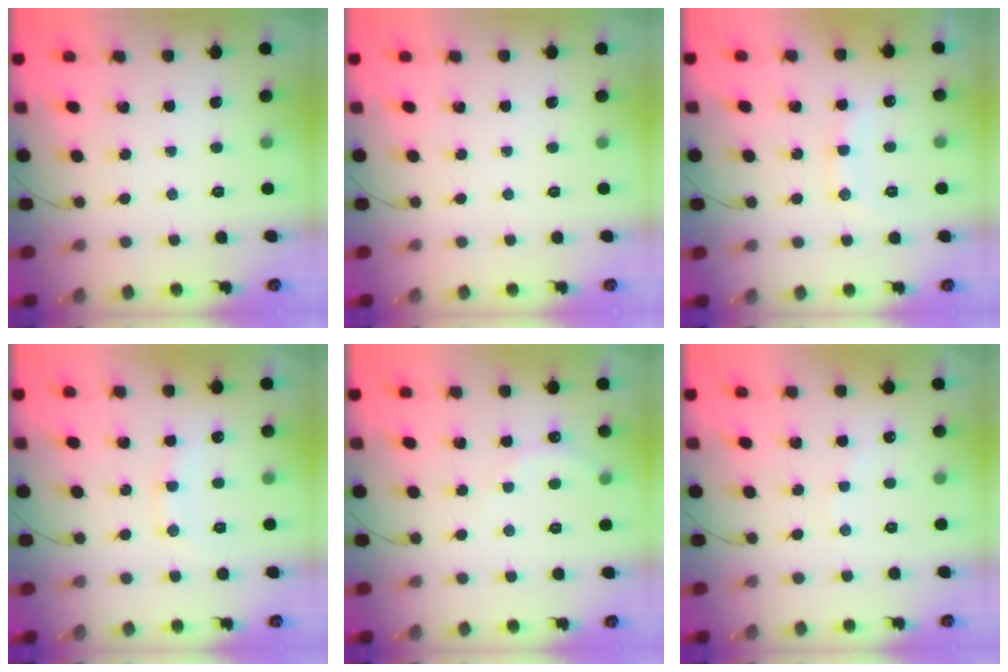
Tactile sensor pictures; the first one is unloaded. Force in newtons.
{"total": 0.0}
{"total": 8.8, "press": 8.8, "slide": 1.0}
{"total": 8.8, "press": 8.8, "slide": 0.9}
{"total": 5.7, "press": 5.6, "slide": 1.2}
{"total": 4.9, "press": 4.8, "slide": 0.7}